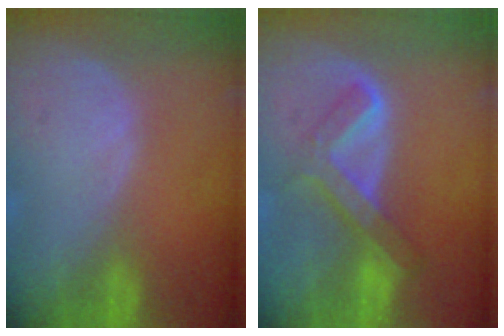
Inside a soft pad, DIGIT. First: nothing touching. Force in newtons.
{"total": 6.7, "press": 5.7, "slide": 3.5}